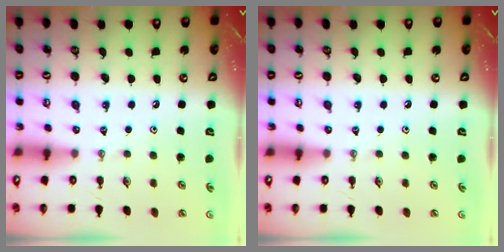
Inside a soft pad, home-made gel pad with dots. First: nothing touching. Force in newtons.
{"total": 0.0}